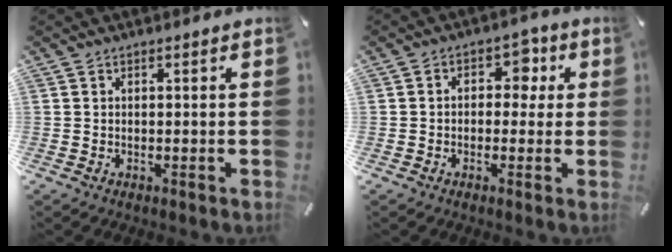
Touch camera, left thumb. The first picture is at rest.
{"total": 5.5, "force": [0.5, 4.2, 3.5], "torque": [-0.035, 0.002, -0.002]}